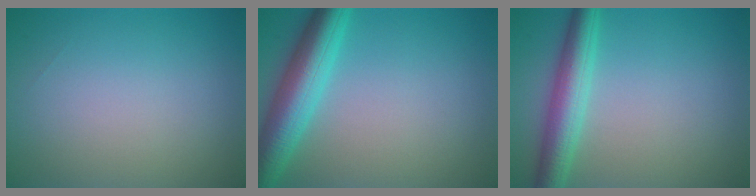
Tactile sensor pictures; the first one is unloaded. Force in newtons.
{"total": 6.5, "press": 6.5, "slide": 0.2}
{"total": 4.6, "press": 4.6, "slide": 0.1}